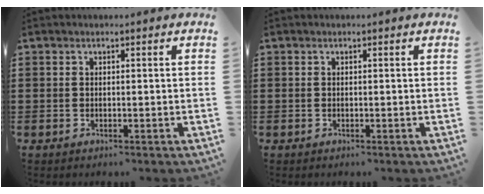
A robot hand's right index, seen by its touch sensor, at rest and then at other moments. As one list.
[{"total": 0.0}]